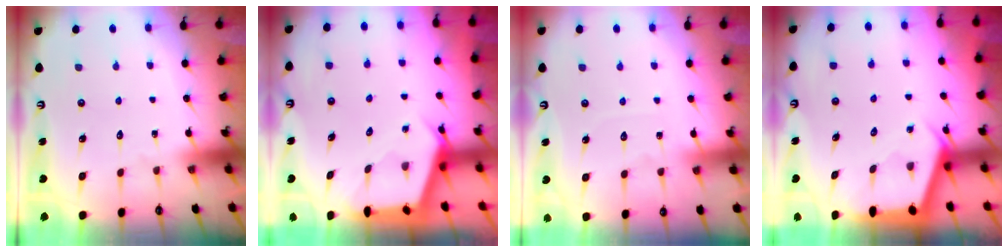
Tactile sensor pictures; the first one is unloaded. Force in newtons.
{"total": 2.9, "press": 2.9, "slide": 0.3}
{"total": 2.8, "press": 2.8, "slide": 0.4}
{"total": 2.8, "press": 2.8, "slide": 0.4}